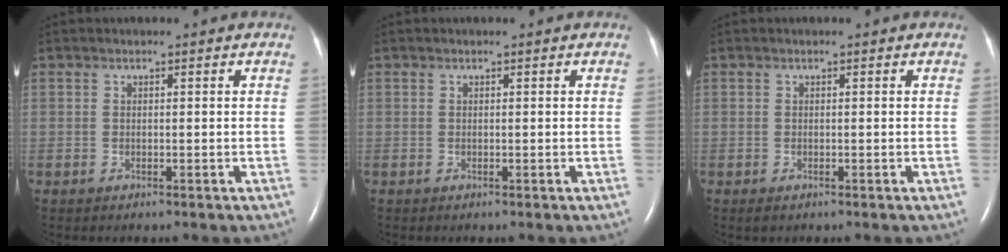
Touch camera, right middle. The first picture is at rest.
{"total": 0.0}
{"total": 0.6, "force": [-0.4, 0.3, 0.4], "torque": [-0.005, -0.001, -0.002]}